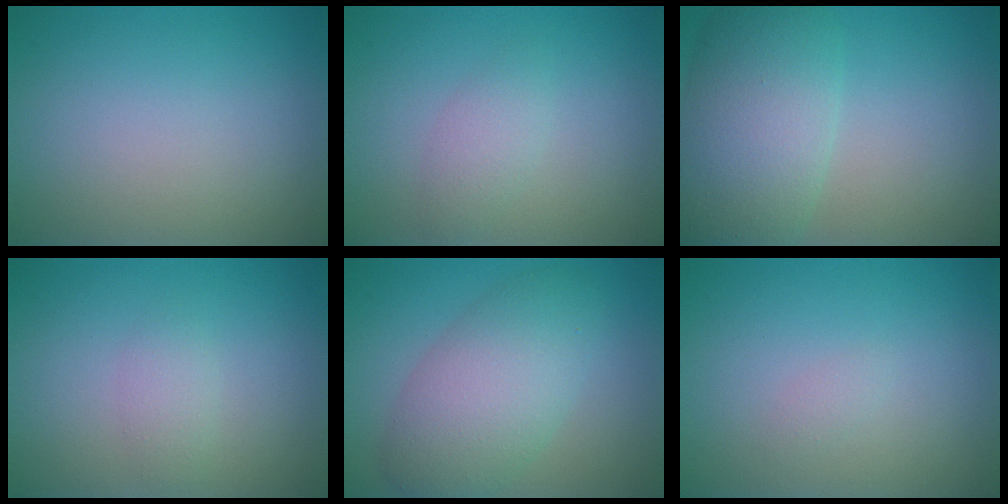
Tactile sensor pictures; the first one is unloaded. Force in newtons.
{"total": 1.7, "press": 1.7, "slide": 0.1}
{"total": 8.0, "press": 8.0, "slide": 0.5}
{"total": 1.3, "press": 1.3, "slide": 0.0}
{"total": 6.4, "press": 6.4, "slide": 0.2}
{"total": 0.6, "press": 0.6, "slide": 0.0}